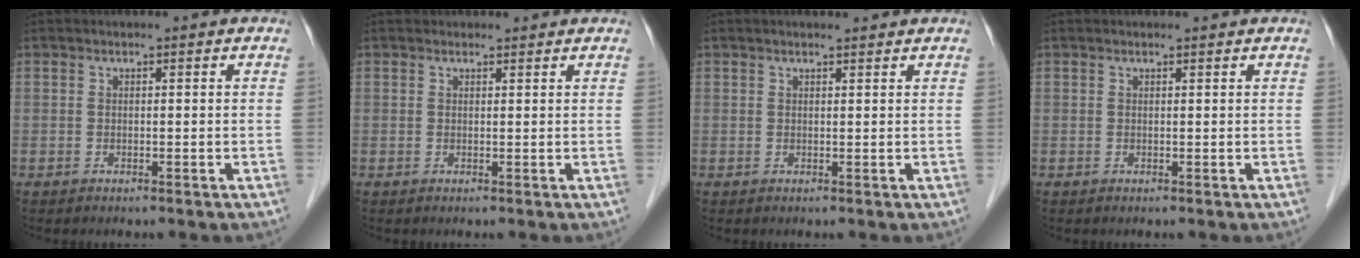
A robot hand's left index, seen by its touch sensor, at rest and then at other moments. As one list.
[{"total": 1.5, "force": [1.4, 0.5, 0.0], "torque": [-0.006, 0.008, 0.018]}, {"total": 2.7, "force": [2.4, 0.3, 1.0], "torque": [-0.017, 0.016, 0.032]}, {"total": 1.0, "force": [1.0, 0.1, 0.3], "torque": [-0.011, 0.010, 0.015]}]